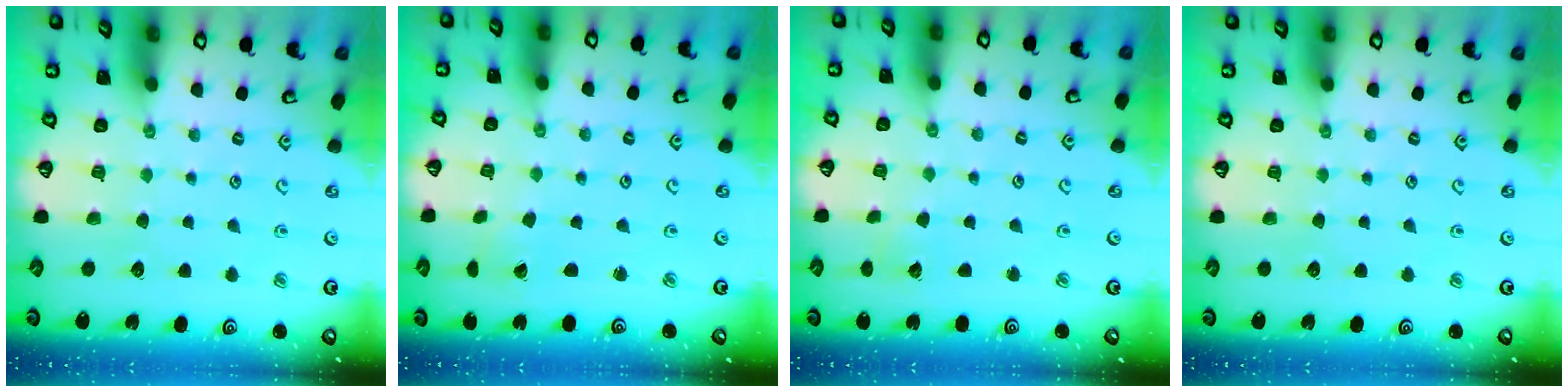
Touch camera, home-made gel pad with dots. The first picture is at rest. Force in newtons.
{"total": 1.2, "press": 1.2, "slide": 0.0}
{"total": 2.8, "press": 2.8, "slide": 0.3}
{"total": 0.0}